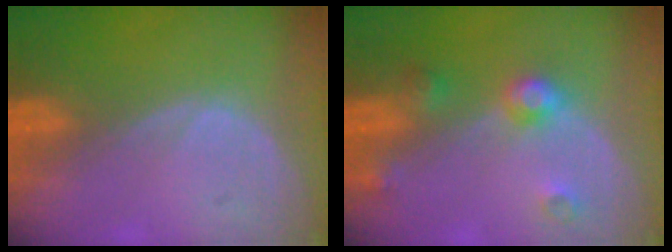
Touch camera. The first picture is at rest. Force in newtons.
{"total": 4.4, "press": 3.9, "slide": 2.1}